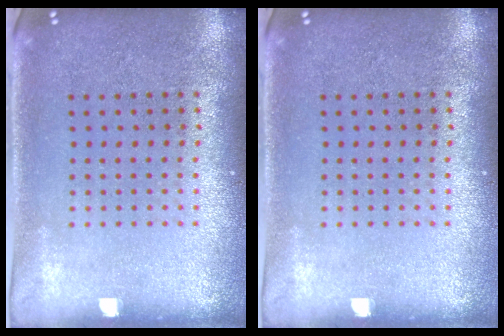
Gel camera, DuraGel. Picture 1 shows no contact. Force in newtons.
{"total": 0.0}